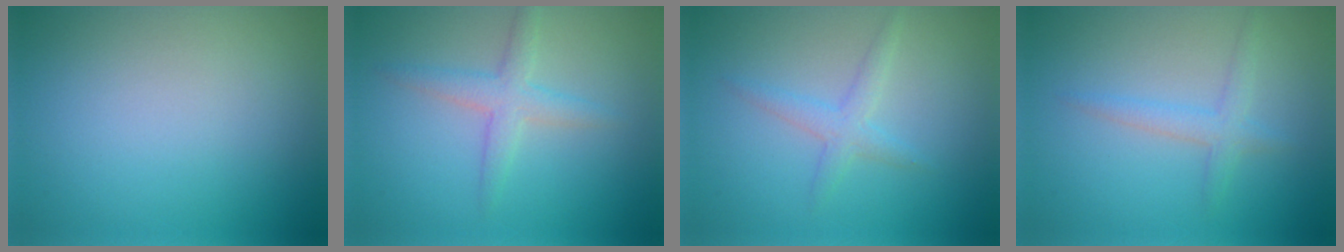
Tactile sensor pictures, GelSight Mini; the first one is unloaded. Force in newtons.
{"total": 2.7, "press": 2.7, "slide": 0.1}
{"total": 2.0, "press": 2.0, "slide": 0.1}
{"total": 2.0, "press": 2.0, "slide": 0.1}